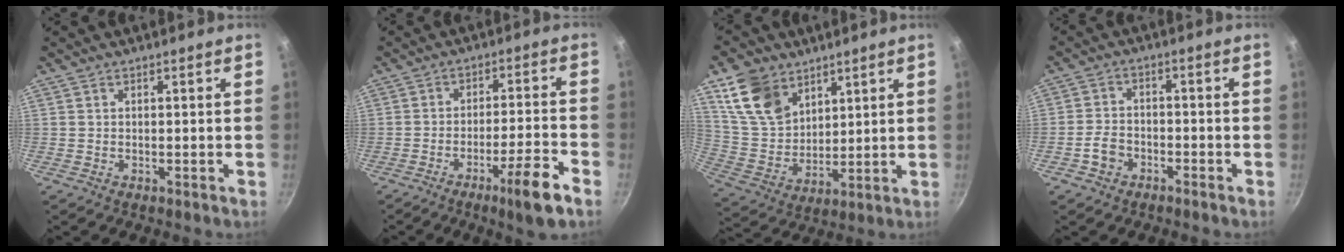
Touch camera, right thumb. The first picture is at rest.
{"total": 9.2, "force": [-5.3, 0.7, 7.5], "torque": [-0.119, 0.034, -0.079]}
{"total": 14.1, "force": [8.1, 9.4, 6.6], "torque": [-0.097, -0.032, 0.170]}
{"total": 4.4, "force": [-2.6, 3.0, 1.9], "torque": [-0.028, 0.032, -0.047]}